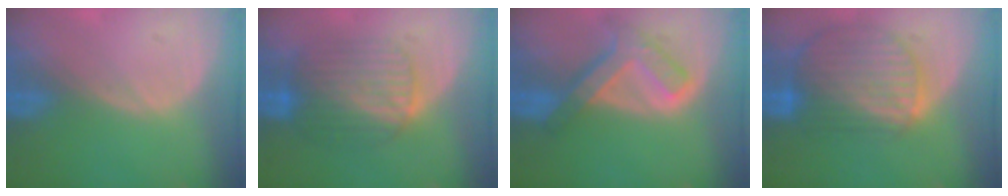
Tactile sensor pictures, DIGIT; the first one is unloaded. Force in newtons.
{"total": 7.4, "press": 7.3, "slide": 0.3}
{"total": 7.6, "press": 6.5, "slide": 4.0}
{"total": 10.4, "press": 8.9, "slide": 5.4}